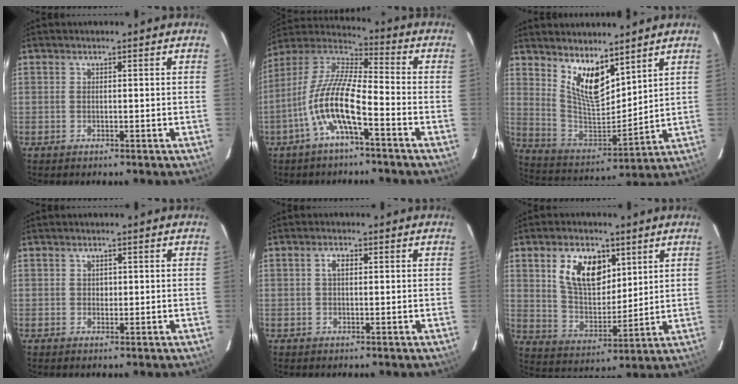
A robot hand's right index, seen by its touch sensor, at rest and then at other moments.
{"total": 12.7, "force": [-5.3, 2.7, 11.2], "torque": [-0.228, 0.002, -0.108]}
{"total": 11.8, "force": [7.6, 4.4, 7.9], "torque": [-0.144, -0.014, 0.156]}
{"total": 1.1, "force": [0.2, 1.0, 0.2], "torque": [0.001, 0.003, 0.004]}
{"total": 2.0, "force": [0.5, 1.0, 1.7], "torque": [-0.032, 0.006, 0.007]}
{"total": 12.2, "force": [5.4, 7.1, 8.4], "torque": [-0.151, 0.011, 0.108]}